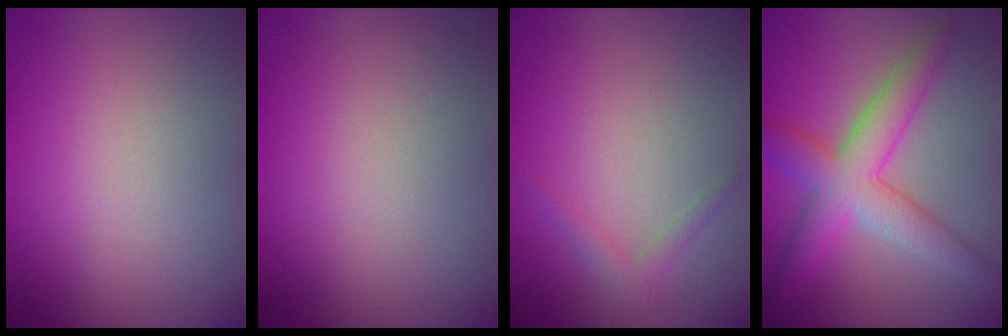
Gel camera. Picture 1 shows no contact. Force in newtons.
{"total": 0.0}
{"total": 1.2, "press": 1.2, "slide": 0.1}
{"total": 5.7, "press": 5.7, "slide": 0.2}